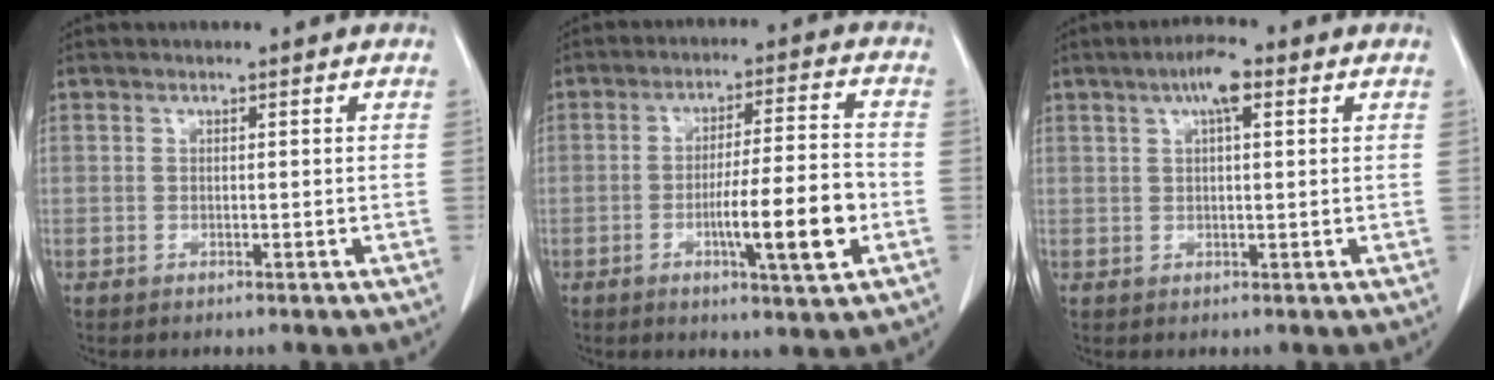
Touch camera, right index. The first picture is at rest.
{"total": 11.0, "force": [-3.3, 0.6, 10.4], "torque": [-0.164, -0.003, -0.052]}
{"total": 4.4, "force": [2.1, 1.0, 3.8], "torque": [-0.070, 0.011, 0.033]}